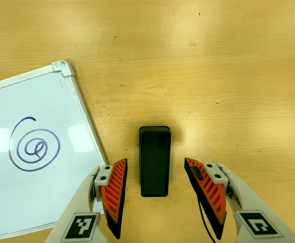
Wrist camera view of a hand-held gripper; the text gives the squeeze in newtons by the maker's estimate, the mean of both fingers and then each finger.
{"total": 0.0}